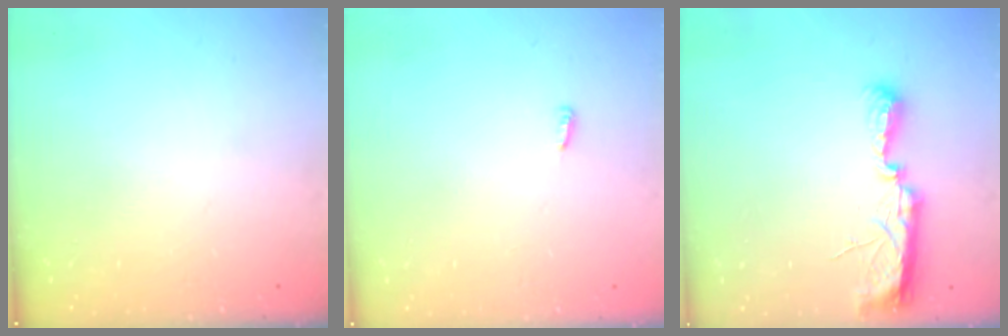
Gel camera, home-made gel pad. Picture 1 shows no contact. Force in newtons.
{"total": 2.6, "press": 2.6, "slide": 0.2}
{"total": 10.6, "press": 9.2, "slide": 5.3}